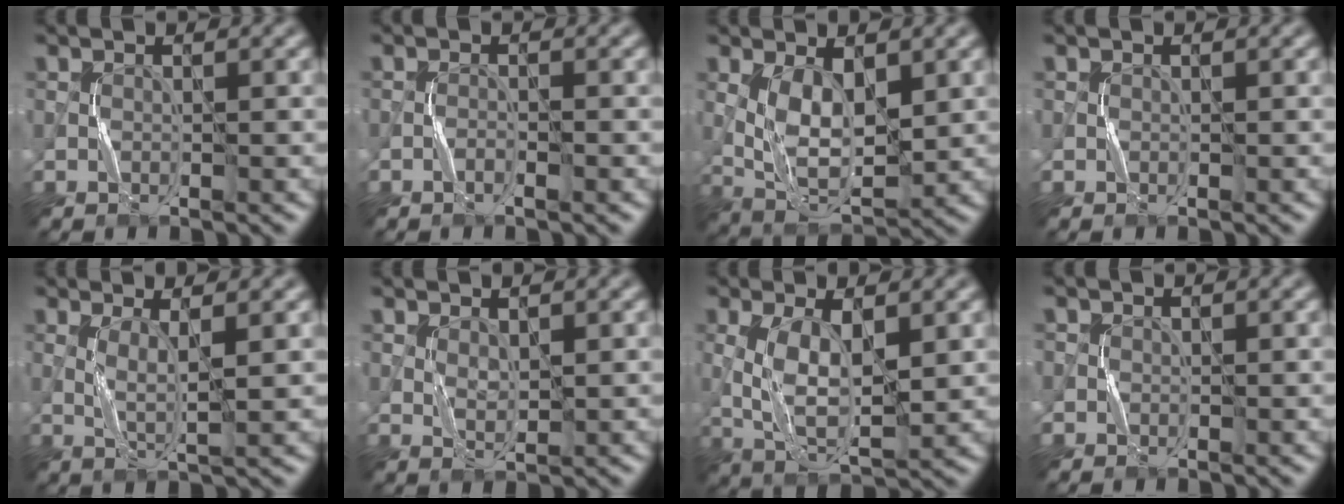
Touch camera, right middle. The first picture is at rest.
{"total": 0.8, "force": [-0.5, 0.0, 0.6], "torque": [-0.010, 0.003, -0.011]}
{"total": 5.7, "force": [1.2, 2.7, 4.9], "torque": [-0.099, -0.008, 0.028]}
{"total": 0.0}
{"total": 2.6, "force": [0.7, 0.3, 2.5], "torque": [-0.056, -0.003, 0.016]}
{"total": 1.7, "force": [0.7, 0.7, 1.3], "torque": [-0.026, -0.002, 0.019]}
{"total": 5.8, "force": [0.8, 2.3, 5.3], "torque": [-0.109, -0.003, 0.018]}
{"total": 0.9, "force": [0.0, 0.9, 0.0], "torque": [0.010, -0.001, -0.005]}